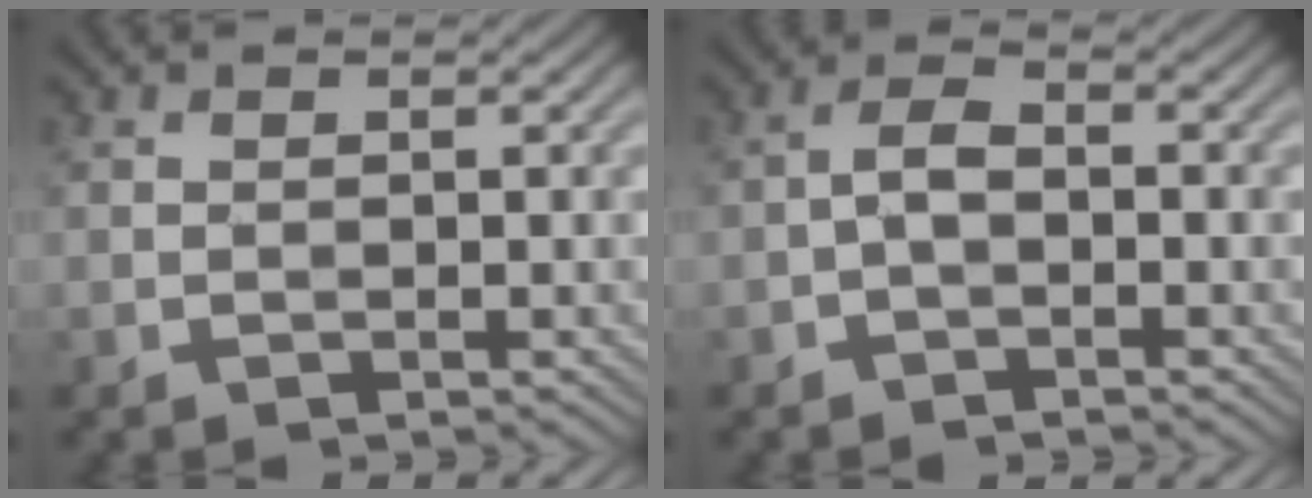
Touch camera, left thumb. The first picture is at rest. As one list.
[{"total": 2.6, "force": [-0.9, 1.3, 2.1], "torque": [-0.040, 0.008, -0.025]}]